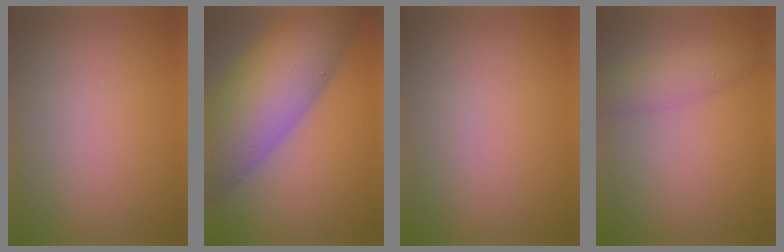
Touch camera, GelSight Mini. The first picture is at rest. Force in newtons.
{"total": 13.6, "press": 13.6, "slide": 0.7}
{"total": 0.0}
{"total": 2.9, "press": 2.9, "slide": 0.1}